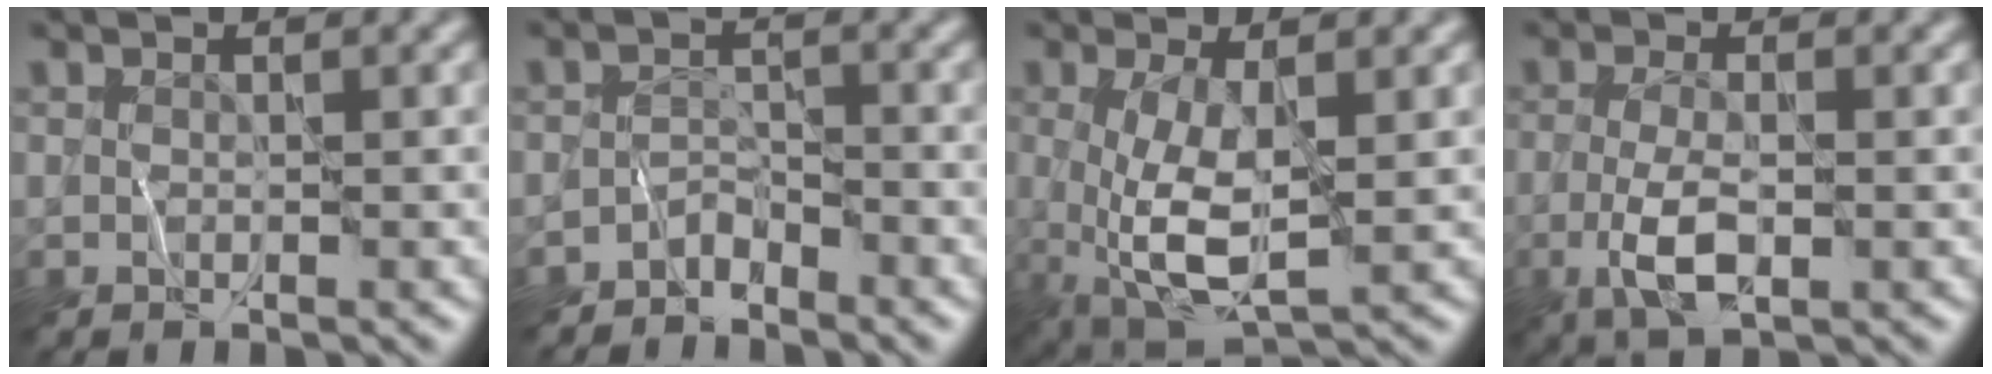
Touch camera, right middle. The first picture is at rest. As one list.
[{"total": 2.0, "force": [-1.8, 0.9, 0.2], "torque": [0.005, 0.010, -0.040]}, {"total": 5.6, "force": [0.1, 1.8, 5.3], "torque": [-0.123, -0.011, 0.003]}, {"total": 4.1, "force": [-1.2, 1.5, 3.7], "torque": [-0.078, -0.005, -0.026]}]